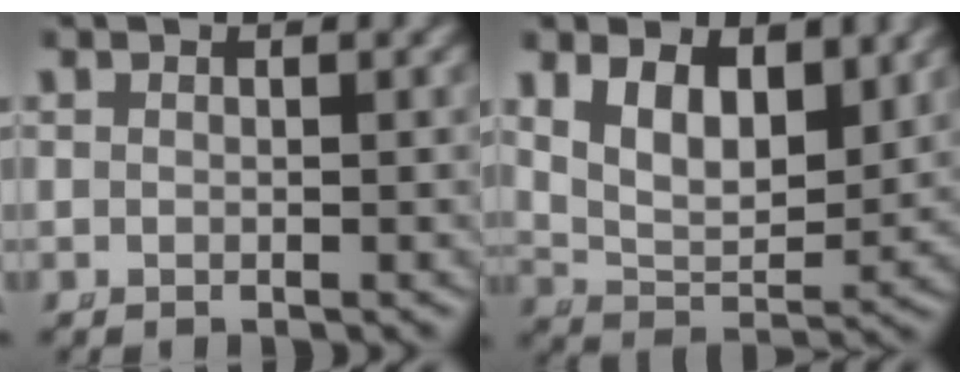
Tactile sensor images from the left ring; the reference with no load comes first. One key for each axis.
{"total": 7.9, "fx": 2.8, "fy": 5.5, "fz": 5.0, "tx": -0.086, "ty": -0.013, "tz": 0.046}